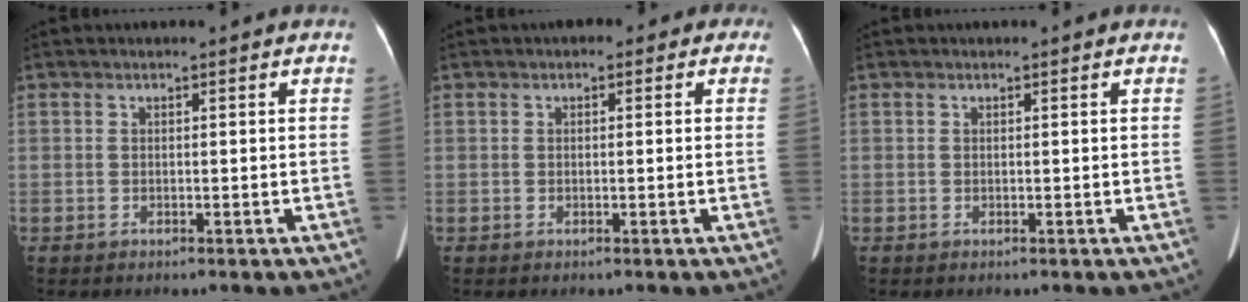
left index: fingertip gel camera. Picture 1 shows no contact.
{"total": 1.4, "force": [0.2, 1.1, 0.8], "torque": [-0.001, 0.015, -0.009]}
{"total": 0.0}